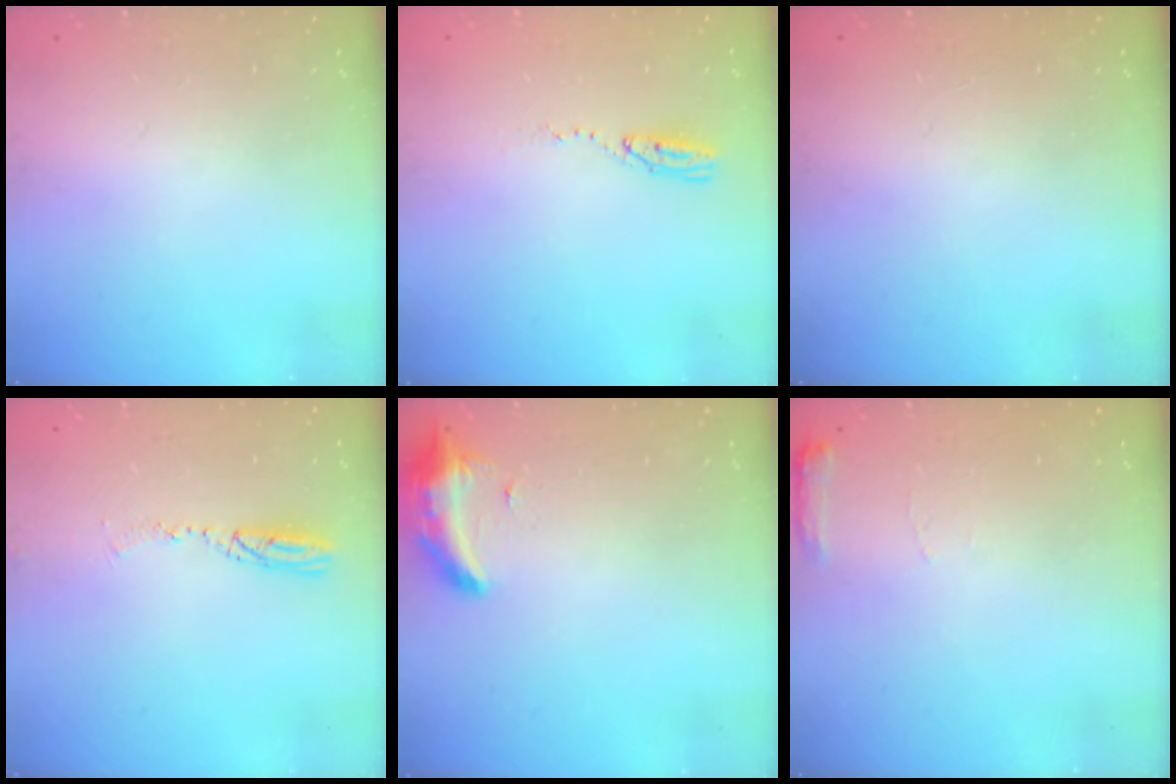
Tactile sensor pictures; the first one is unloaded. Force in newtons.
{"total": 4.3, "press": 4.3, "slide": 0.4}
{"total": 0.9, "press": 0.0, "slide": 0.9}
{"total": 5.0, "press": 4.9, "slide": 0.9}
{"total": 12.2, "press": 9.7, "slide": 7.4}
{"total": 5.6, "press": 5.6, "slide": 0.7}